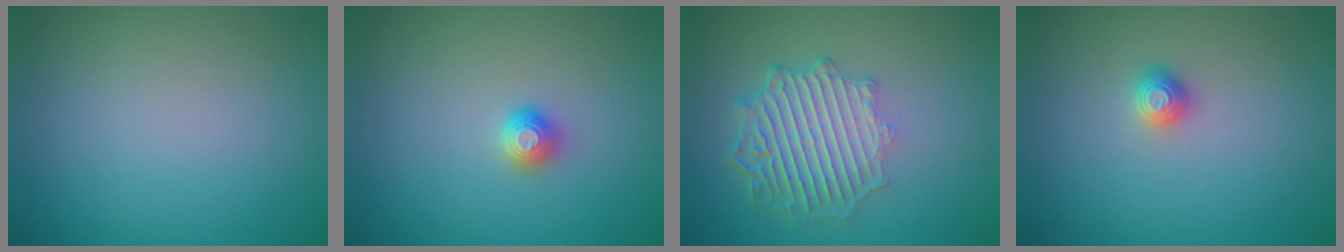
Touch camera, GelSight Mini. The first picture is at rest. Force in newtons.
{"total": 1.3, "press": 1.2, "slide": 0.5}
{"total": 6.3, "press": 4.8, "slide": 4.1}
{"total": 1.2, "press": 1.1, "slide": 0.2}